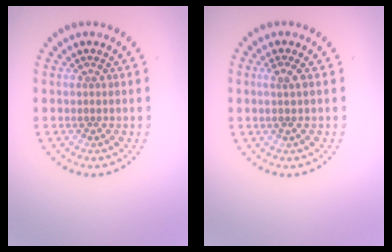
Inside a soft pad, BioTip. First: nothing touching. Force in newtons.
{"total": 1.4, "press": 1.1, "slide": 0.8}